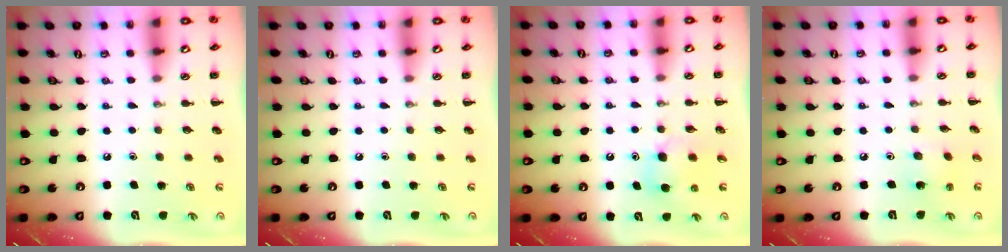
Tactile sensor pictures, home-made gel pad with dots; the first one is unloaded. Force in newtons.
{"total": 0.0}
{"total": 6.5, "press": 6.4, "slide": 1.5}
{"total": 1.7, "press": 1.5, "slide": 0.6}